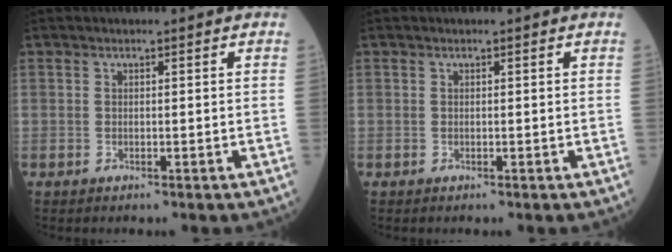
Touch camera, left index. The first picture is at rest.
{"total": 0.0}